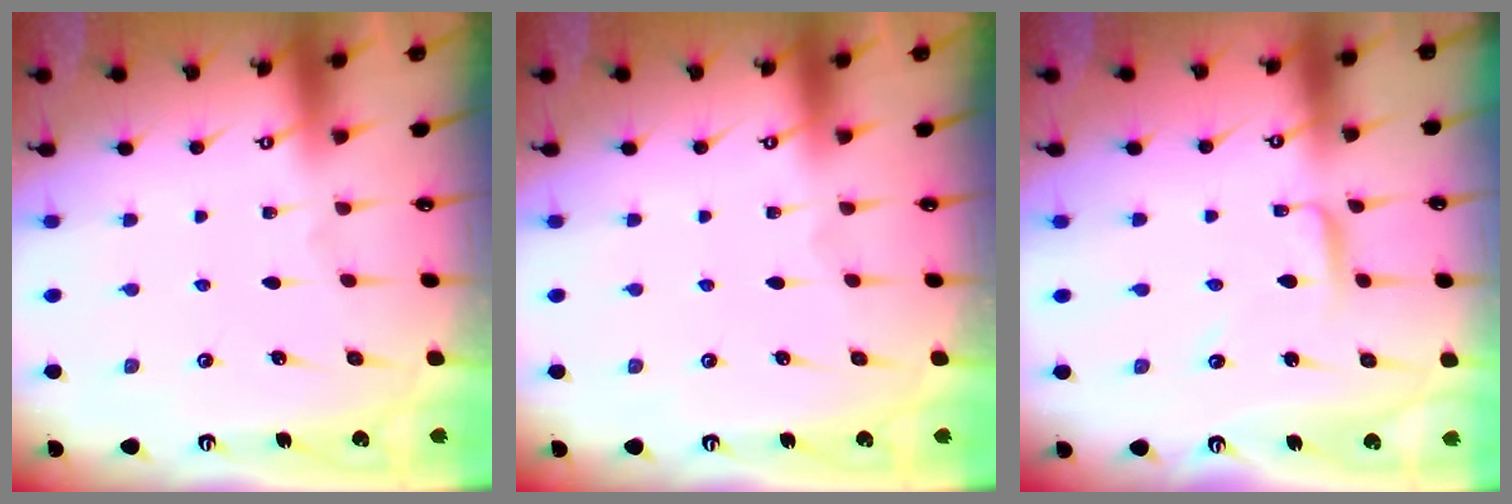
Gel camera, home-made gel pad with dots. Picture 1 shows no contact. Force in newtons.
{"total": 0.0}
{"total": 3.3, "press": 3.3, "slide": 0.2}